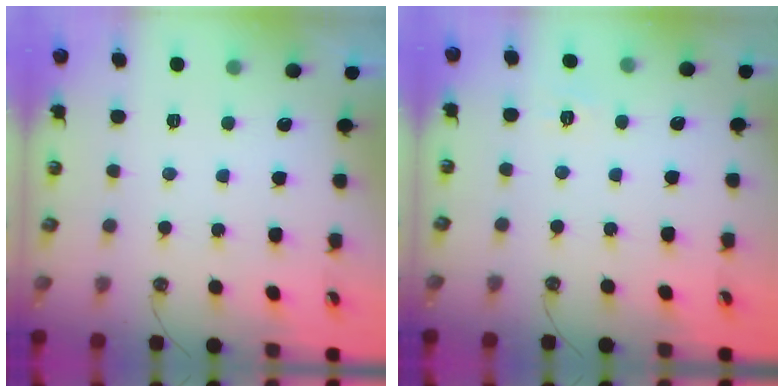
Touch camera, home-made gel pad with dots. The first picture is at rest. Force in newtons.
{"total": 4.0, "press": 3.9, "slide": 0.6}